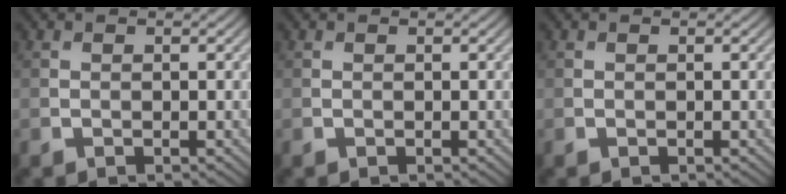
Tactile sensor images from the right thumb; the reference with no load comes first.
{"total": 0.0}
{"total": 0.0}